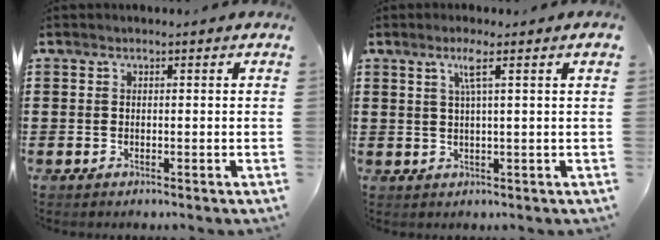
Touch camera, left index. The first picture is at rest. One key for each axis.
{"total": 3.3, "fx": 1.5, "fy": -0.4, "fz": 2.9, "tx": -0.057, "ty": -0.003, "tz": 0.023}